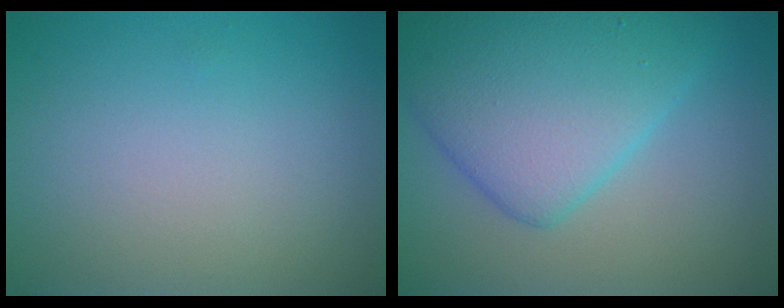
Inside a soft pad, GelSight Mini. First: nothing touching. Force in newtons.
{"total": 7.9, "press": 7.9, "slide": 0.2}